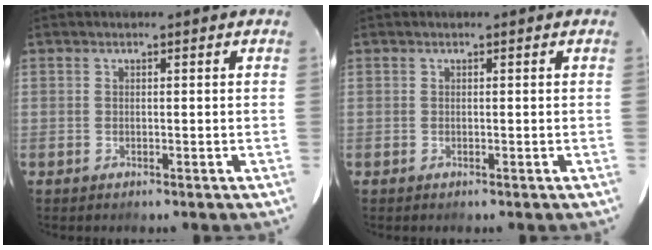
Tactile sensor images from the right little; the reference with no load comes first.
{"total": 0.0}